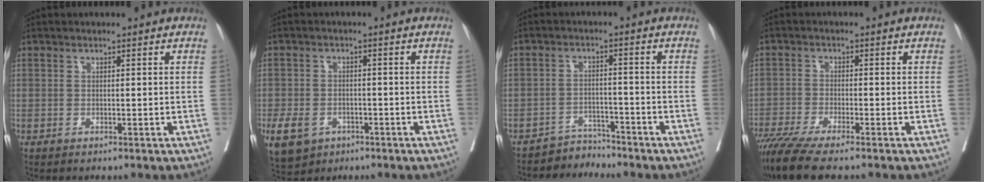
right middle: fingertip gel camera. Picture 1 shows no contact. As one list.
[{"total": 11.5, "force": [-5.4, 8.9, 5.0], "torque": [-0.137, -0.003, -0.076]}, {"total": 3.6, "force": [-3.3, 0.4, -1.3], "torque": [0.029, 0.001, -0.053]}, {"total": 8.8, "force": [-7.2, 0.1, 5.1], "torque": [-0.081, -0.024, -0.121]}]